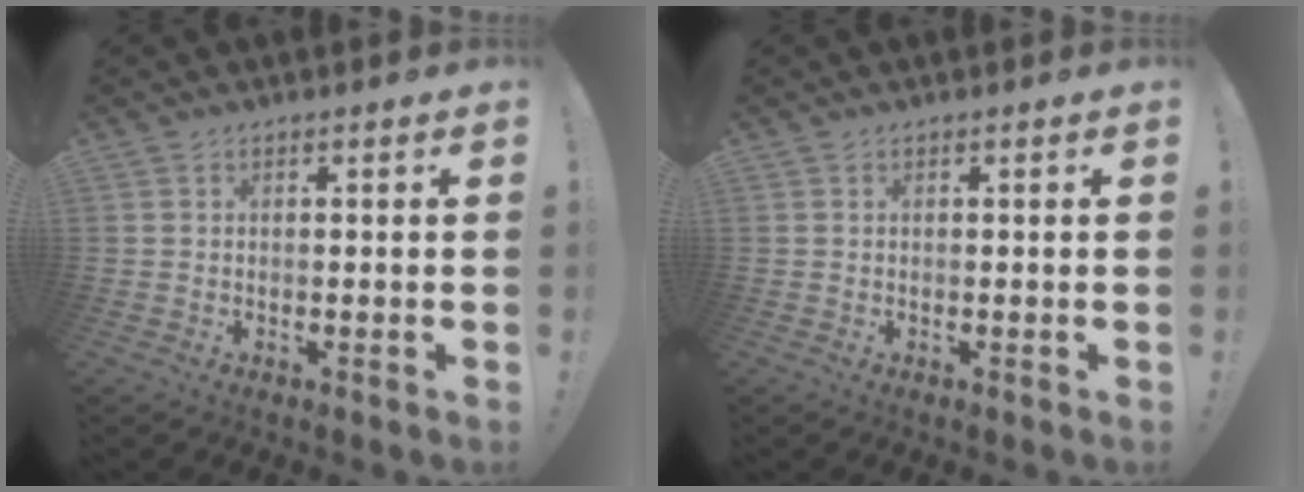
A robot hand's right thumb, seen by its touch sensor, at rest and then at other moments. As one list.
[{"total": 0.0}]